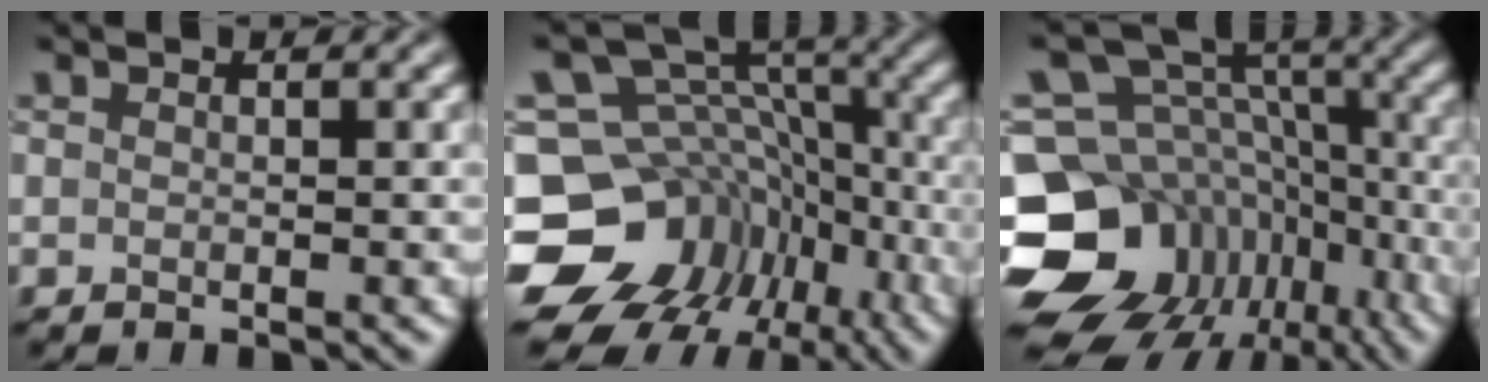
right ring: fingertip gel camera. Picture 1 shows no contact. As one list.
[{"total": 14.3, "force": [-6.4, 11.2, 6.1], "torque": [-0.139, 0.009, -0.080]}, {"total": 15.7, "force": [-5.9, 12.8, 6.9], "torque": [-0.166, 0.007, -0.071]}]